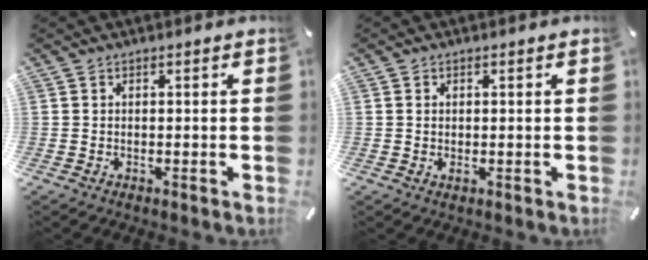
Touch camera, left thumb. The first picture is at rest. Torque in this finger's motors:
{"motor_torque": [0.40, 0.24, -0.09, -0.02, 0.05]}